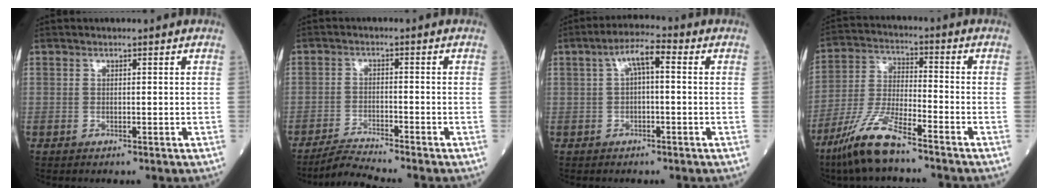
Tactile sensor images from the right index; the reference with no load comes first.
{"total": 4.2, "force": [-3.9, -1.5, 0.5], "torque": [-0.021, -0.022, -0.074]}
{"total": 4.8, "force": [1.0, 1.3, 4.5], "torque": [-0.083, 0.024, 0.015]}
{"total": 10.3, "force": [-7.6, 1.1, 6.8], "torque": [-0.150, -0.026, -0.154]}